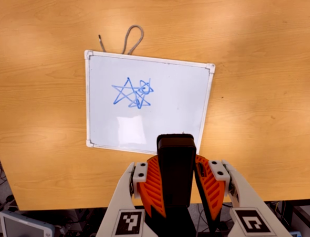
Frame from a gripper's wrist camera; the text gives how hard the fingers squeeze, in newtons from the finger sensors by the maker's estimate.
{"total": 9.7, "left": 8.1, "right": 11.3}